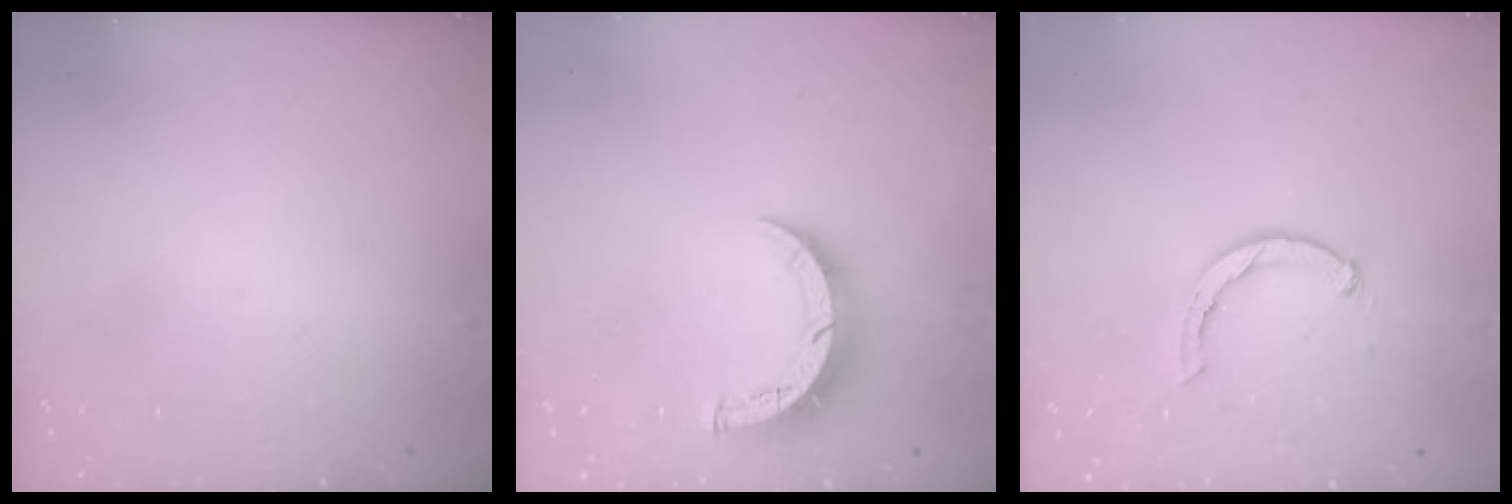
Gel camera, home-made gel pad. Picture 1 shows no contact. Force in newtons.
{"total": 9.0, "press": 9.0, "slide": 0.7}
{"total": 1.9, "press": 1.9, "slide": 0.3}